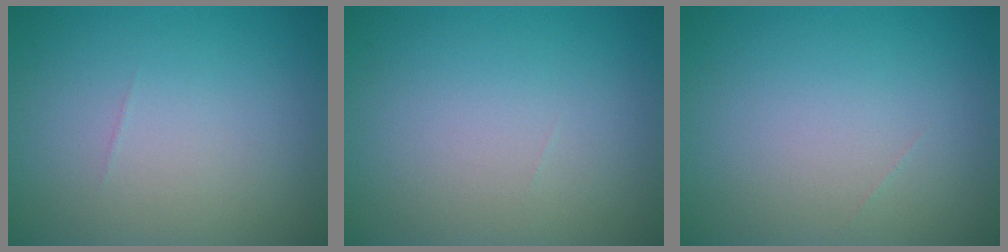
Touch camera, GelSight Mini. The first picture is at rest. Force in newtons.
{"total": 0.0}
{"total": 0.0}